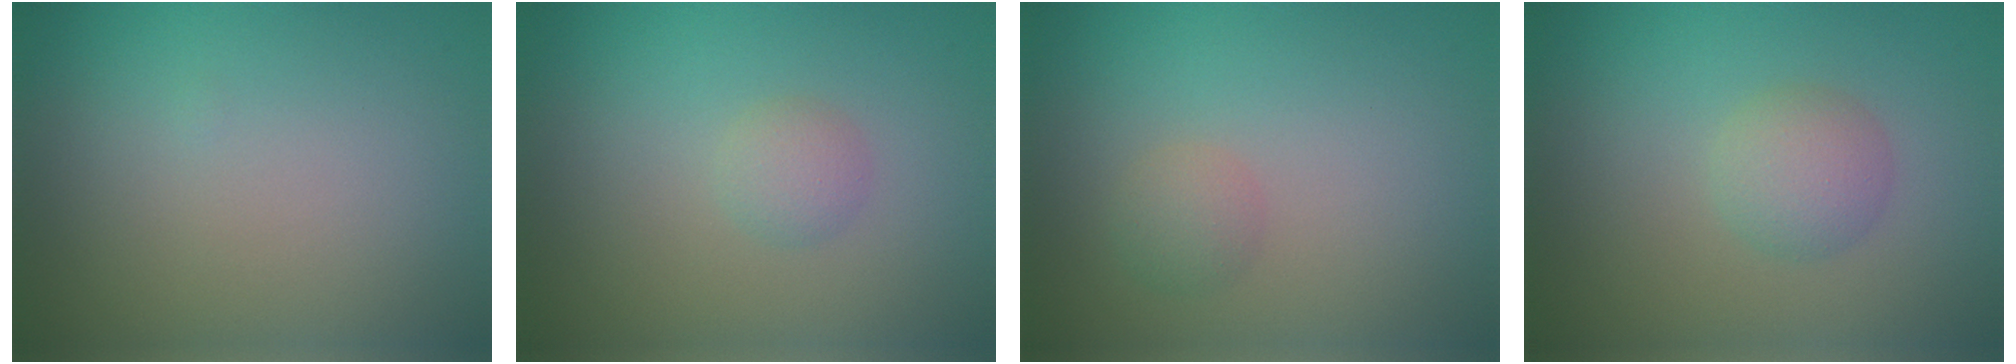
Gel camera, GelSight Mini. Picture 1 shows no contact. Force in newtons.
{"total": 1.4, "press": 1.4, "slide": 0.1}
{"total": 1.4, "press": 1.4, "slide": 0.1}
{"total": 2.5, "press": 2.5, "slide": 0.0}